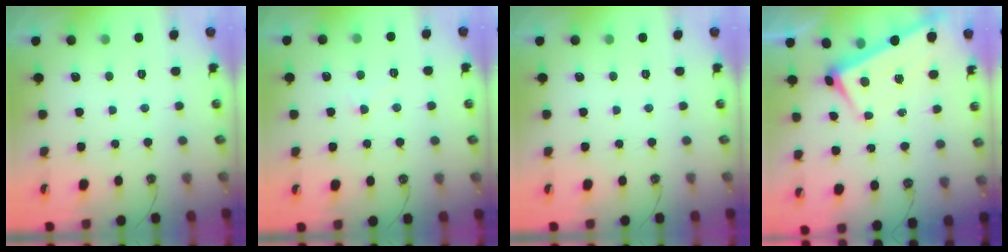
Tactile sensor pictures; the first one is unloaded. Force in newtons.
{"total": 3.4, "press": 3.4, "slide": 0.5}
{"total": 0.0}
{"total": 1.0, "press": 0.8, "slide": 0.5}